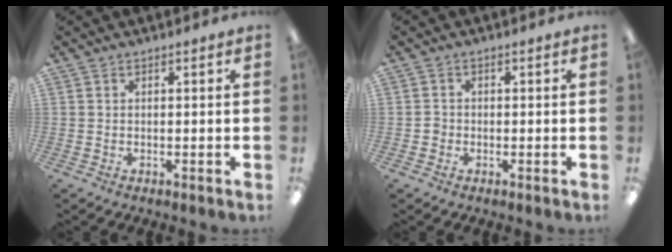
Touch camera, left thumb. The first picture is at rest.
{"total": 1.5, "force": [-0.4, 1.4, 0.2], "torque": [-0.004, 0.005, -0.012]}